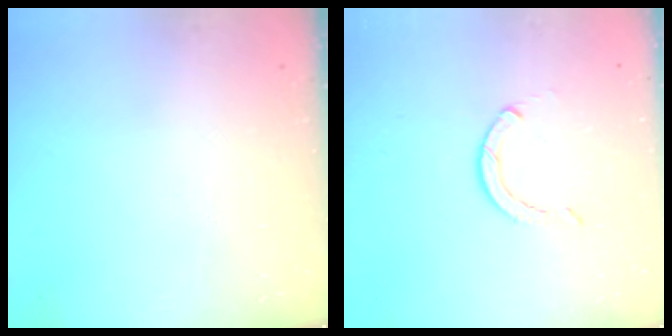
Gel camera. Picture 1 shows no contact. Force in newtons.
{"total": 2.6, "press": 2.6, "slide": 0.1}